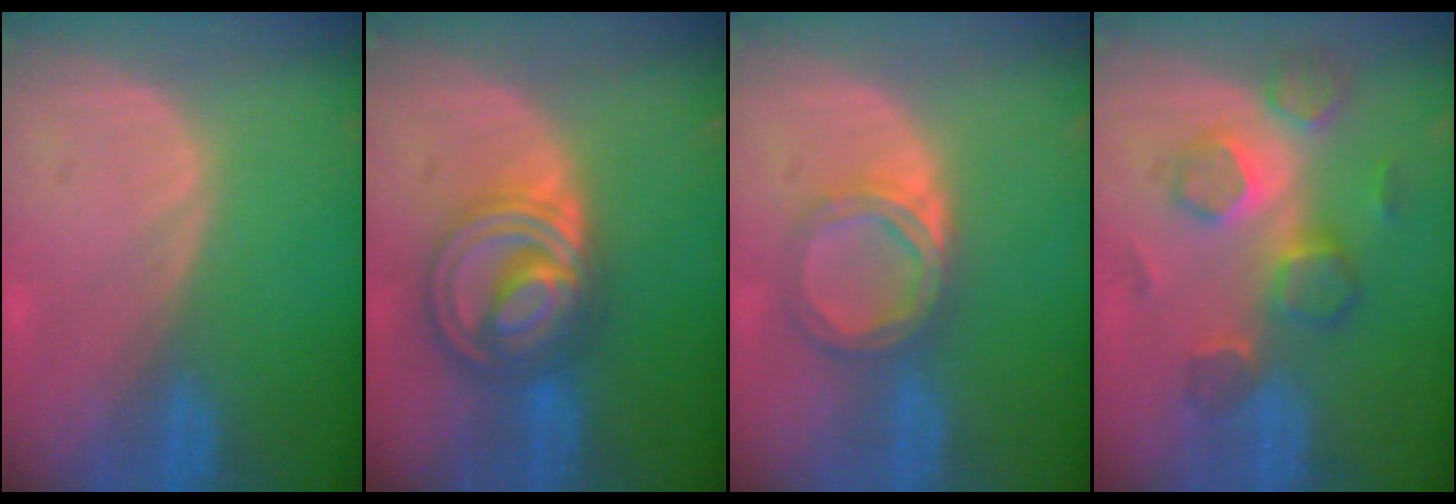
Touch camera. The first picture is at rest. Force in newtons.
{"total": 8.7, "press": 8.7, "slide": 0.6}
{"total": 5.1, "press": 5.0, "slide": 0.7}
{"total": 8.5, "press": 7.6, "slide": 3.8}